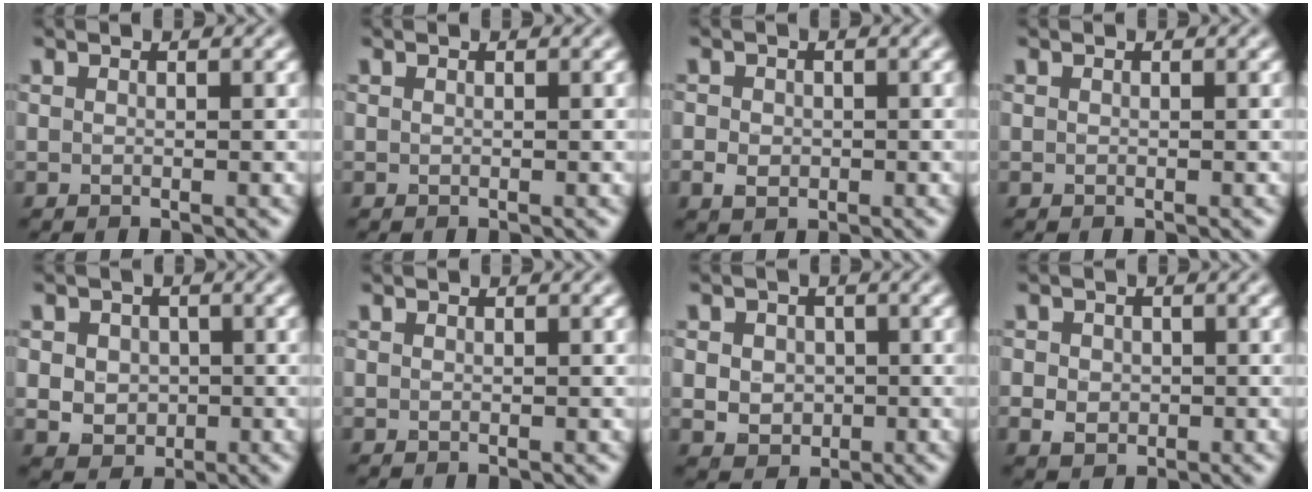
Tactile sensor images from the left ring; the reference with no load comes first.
{"total": 0.0}
{"total": 2.0, "force": [-0.4, 1.7, 1.0], "torque": [-0.017, -0.005, -0.011]}
{"total": 0.0}
{"total": 3.7, "force": [0.1, 3.2, 1.9], "torque": [-0.030, 0.008, -0.009]}
{"total": 0.0}
{"total": 3.4, "force": [0.0, 2.9, 1.7], "torque": [-0.029, 0.004, -0.008]}
{"total": 2.6, "force": [-0.3, 2.3, 1.2], "torque": [-0.020, -0.004, -0.004]}